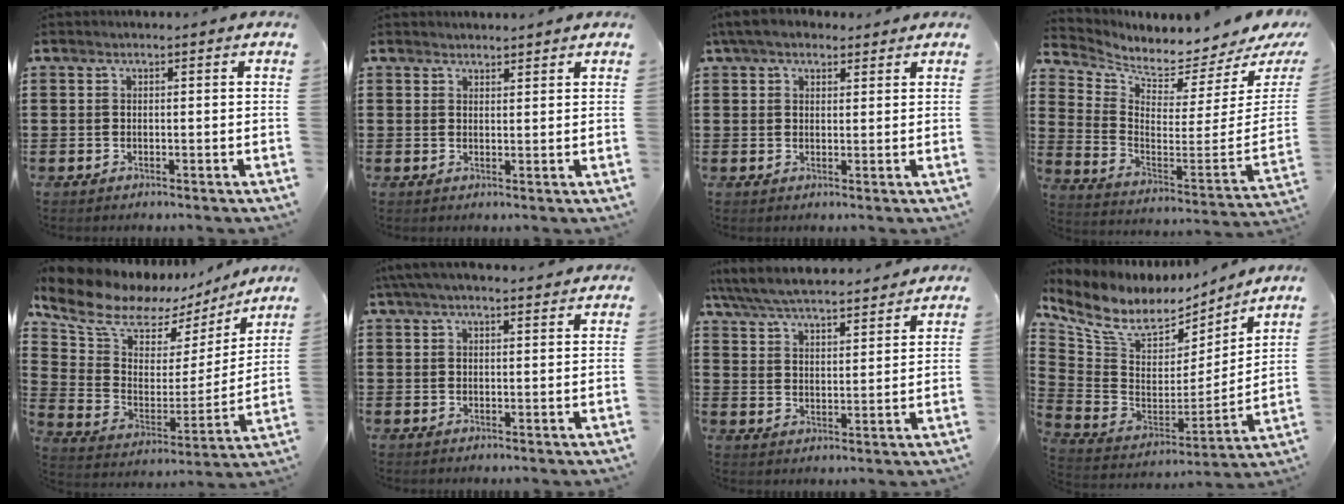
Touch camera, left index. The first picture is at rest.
{"total": 1.6, "force": [1.5, 0.4, -0.3], "torque": [0.003, 0.001, 0.030]}
{"total": 4.3, "force": [3.4, 2.2, 1.4], "torque": [-0.041, 0.004, 0.064]}
{"total": 3.2, "force": [3.1, 0.2, 0.6], "torque": [-0.033, -0.064, 0.044]}
{"total": 9.9, "force": [7.8, 4.9, 3.6], "torque": [-0.107, -0.047, 0.138]}
{"total": 3.5, "force": [2.9, 0.7, 1.7], "torque": [-0.041, 0.000, 0.055]}
{"total": 6.0, "force": [5.8, 0.8, 1.3], "torque": [-0.051, -0.030, 0.101]}
{"total": 8.7, "force": [5.8, 4.6, 4.5], "torque": [-0.122, -0.038, 0.104]}